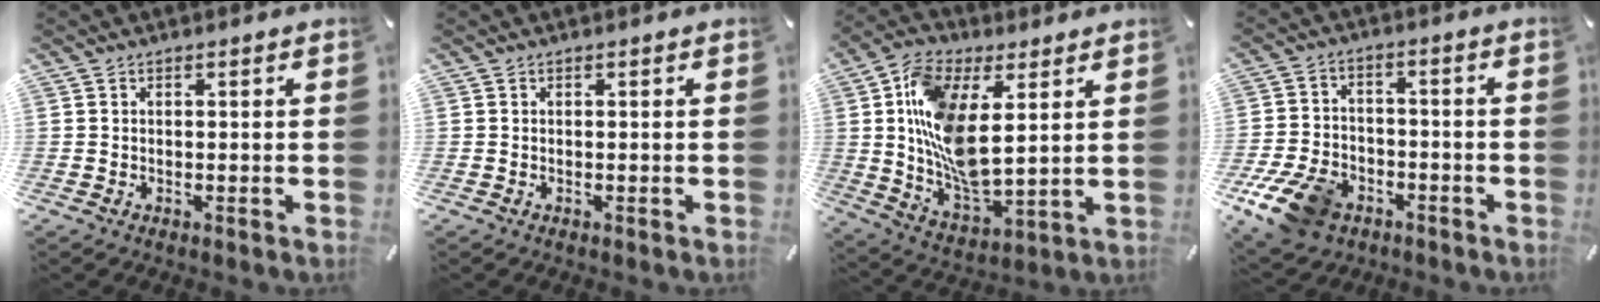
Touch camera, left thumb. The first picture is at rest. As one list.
[{"total": 0.0}, {"total": 15.2, "force": [4.7, 7.9, 12.1], "torque": [-0.271, -0.023, 0.085]}, {"total": 12.5, "force": [-7.1, 8.0, 6.4], "torque": [-0.131, 0.044, -0.127]}]